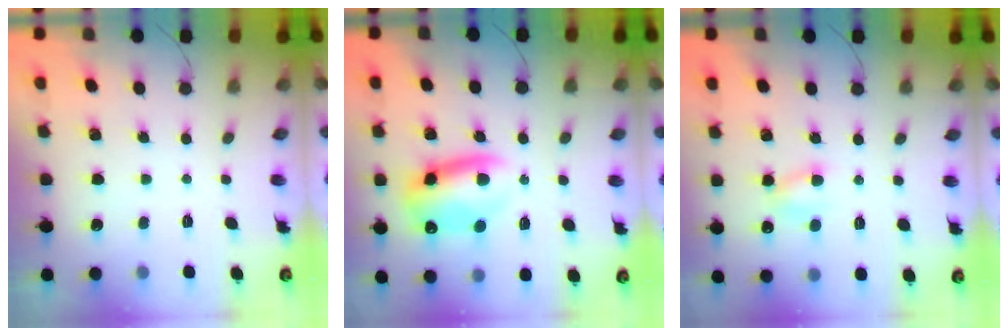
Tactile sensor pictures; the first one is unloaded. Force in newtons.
{"total": 10.9, "press": 10.7, "slide": 2.3}
{"total": 4.6, "press": 4.5, "slide": 0.8}